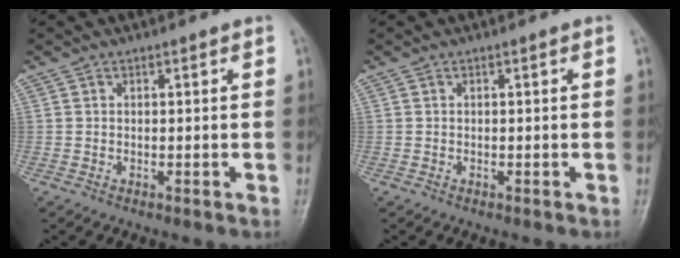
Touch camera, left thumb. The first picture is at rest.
{"total": 0.0}